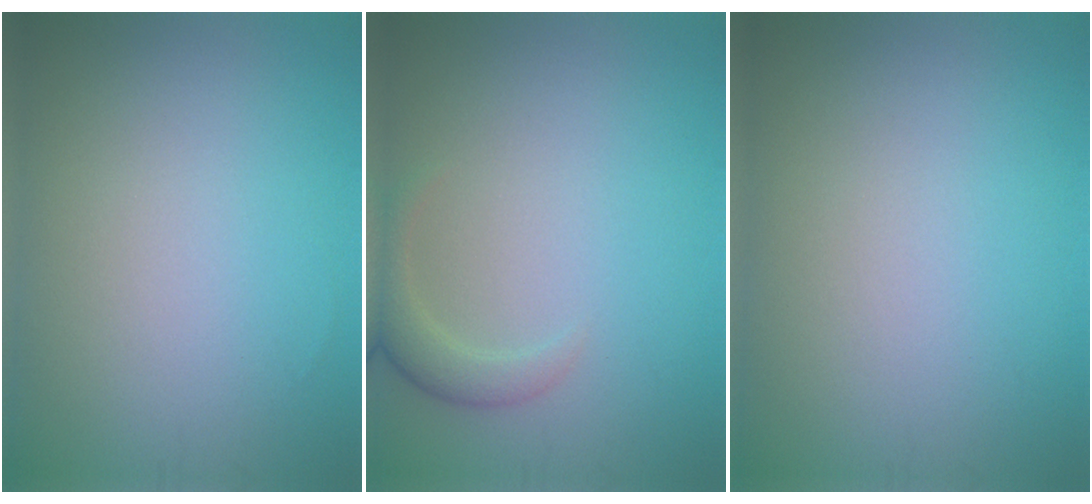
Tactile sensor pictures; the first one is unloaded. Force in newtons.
{"total": 2.2, "press": 2.2, "slide": 0.2}
{"total": 0.0}